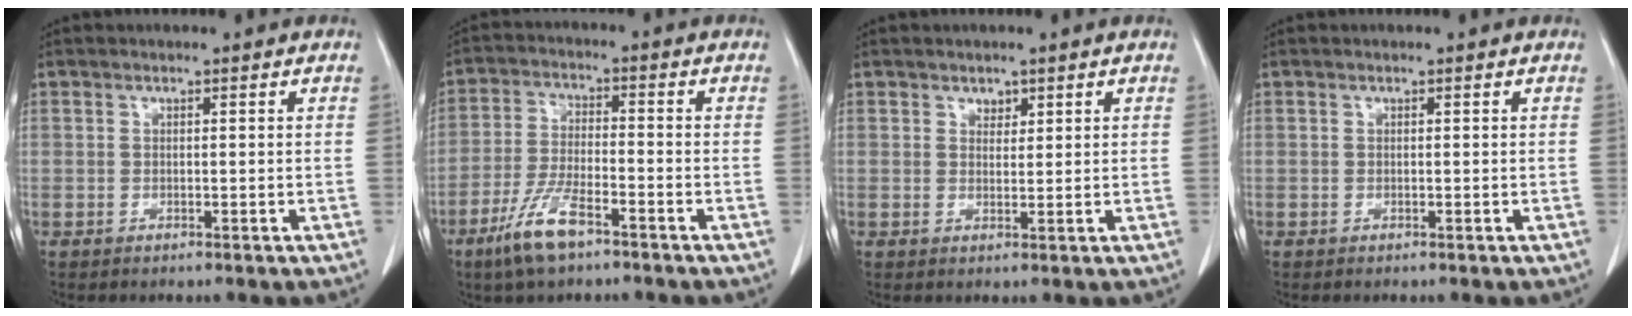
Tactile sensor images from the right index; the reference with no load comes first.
{"total": 8.1, "force": [-5.2, 1.8, 5.9], "torque": [-0.126, -0.011, -0.096]}
{"total": 1.4, "force": [1.0, 0.9, 0.5], "torque": [-0.002, -0.004, 0.015]}
{"total": 0.0}